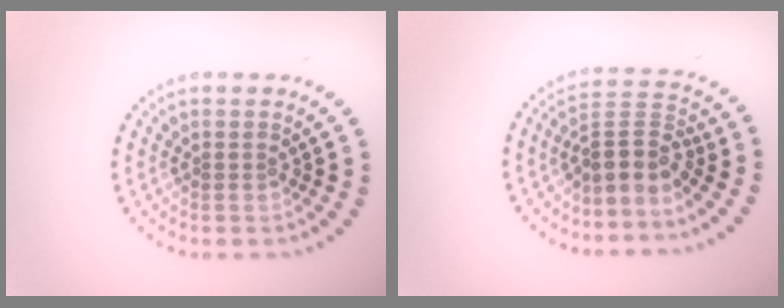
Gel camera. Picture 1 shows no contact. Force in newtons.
{"total": 3.3, "press": 2.5, "slide": 2.1}